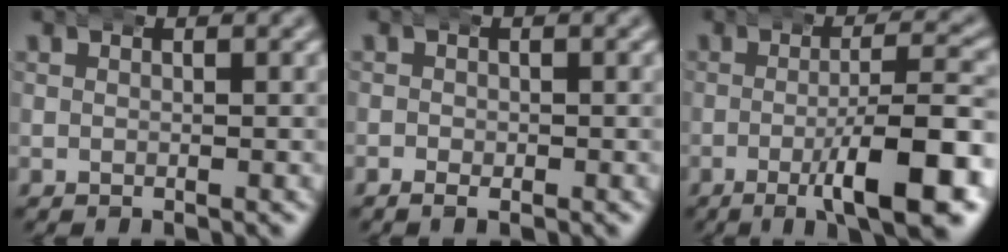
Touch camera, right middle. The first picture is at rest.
{"total": 0.0}
{"total": 7.8, "force": [-2.5, 1.4, 7.3], "torque": [-0.100, 0.001, -0.036]}